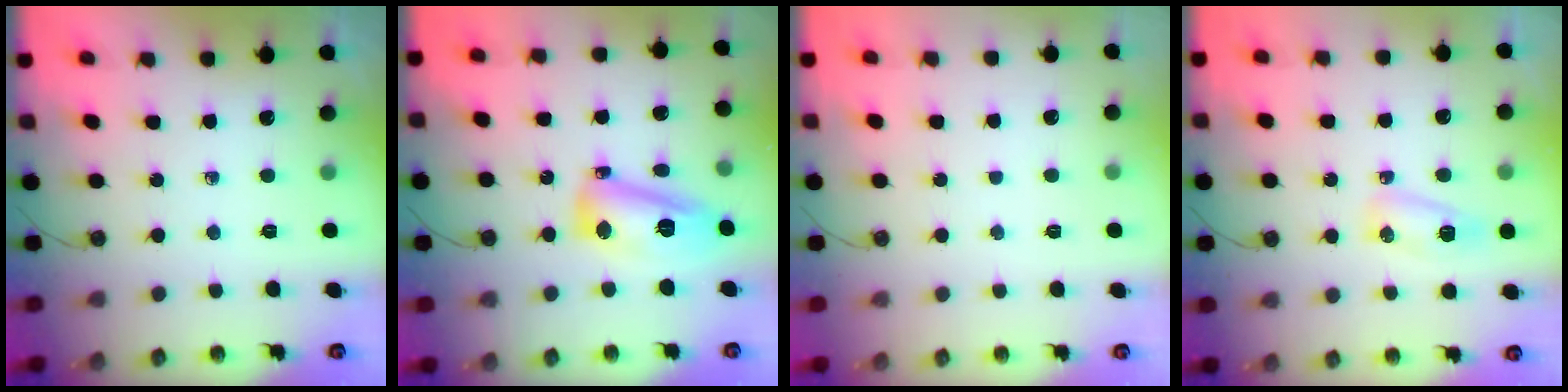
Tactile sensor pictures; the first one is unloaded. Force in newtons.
{"total": 16.2, "press": 16.1, "slide": 1.1}
{"total": 1.2, "press": 1.2, "slide": 0.0}
{"total": 7.7, "press": 6.3, "slide": 4.4}